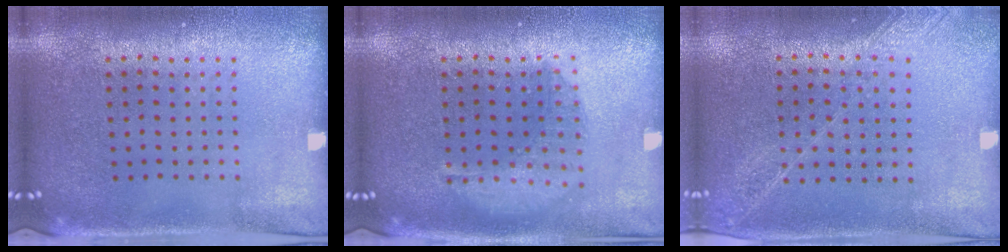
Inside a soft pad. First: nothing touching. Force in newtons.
{"total": 1.4, "press": 1.3, "slide": 0.6}
{"total": 1.3, "press": 1.3, "slide": 0.4}